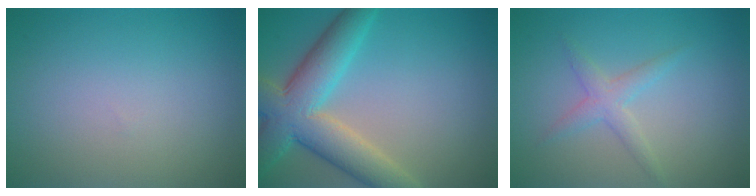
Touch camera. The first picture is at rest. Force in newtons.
{"total": 7.9, "press": 7.9, "slide": 0.4}
{"total": 2.0, "press": 2.0, "slide": 0.1}